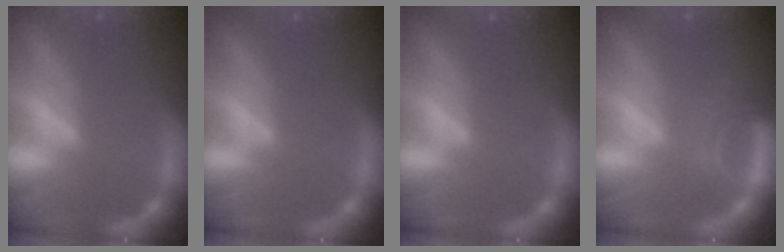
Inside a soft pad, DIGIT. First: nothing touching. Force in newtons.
{"total": 0.0}
{"total": 0.0}
{"total": 3.5}